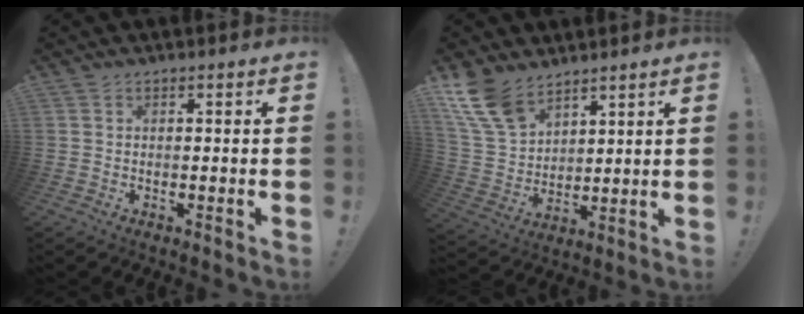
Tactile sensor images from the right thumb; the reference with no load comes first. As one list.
[{"total": 14.2, "force": [9.8, 7.9, 6.6], "torque": [-0.150, -0.051, 0.193]}]